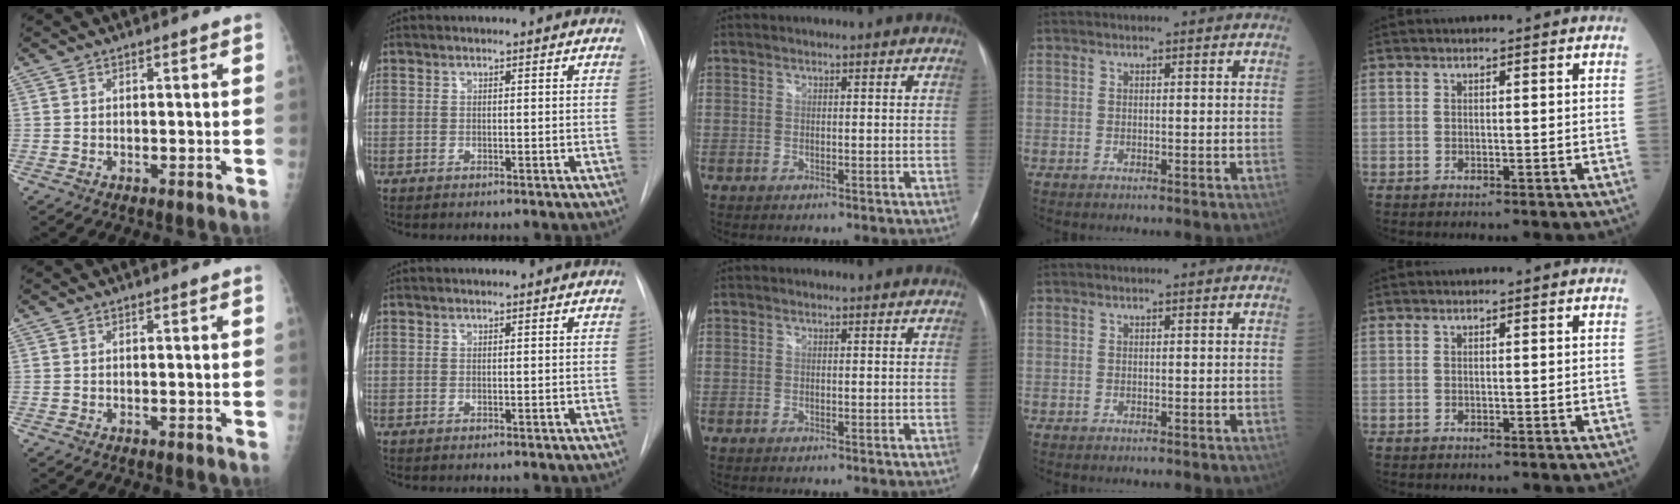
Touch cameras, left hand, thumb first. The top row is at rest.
{}